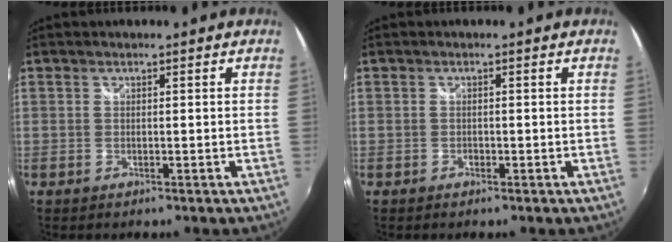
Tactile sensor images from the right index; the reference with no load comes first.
{"total": 0.6, "force": [-0.3, 0.5, 0.3], "torque": [-0.004, -0.001, -0.006]}